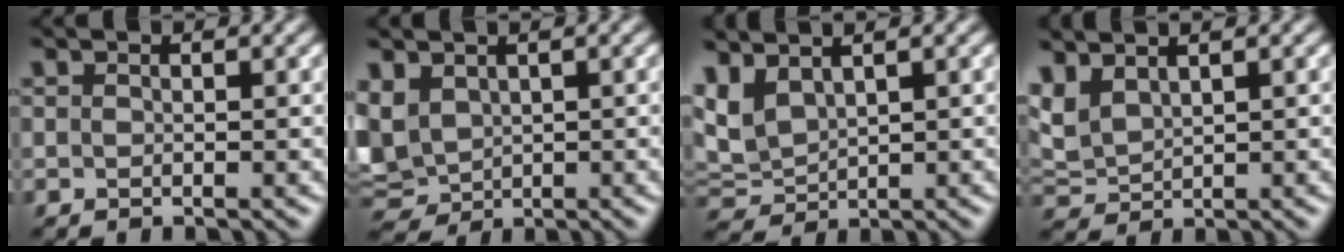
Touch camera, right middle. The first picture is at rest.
{"total": 4.9, "force": [1.0, 3.7, 3.0], "torque": [-0.089, 0.001, 0.018]}
{"total": 3.9, "force": [2.0, 2.2, 2.4], "torque": [-0.068, 0.005, 0.047]}
{"total": 3.5, "force": [2.1, 1.8, 2.1], "torque": [-0.060, 0.009, 0.049]}